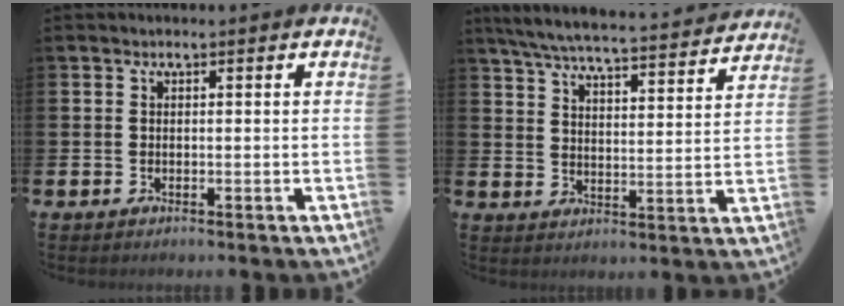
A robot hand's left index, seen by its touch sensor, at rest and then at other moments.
{"total": 6.7, "force": [6.3, 0.4, 2.1], "torque": [-0.064, -0.047, 0.109]}